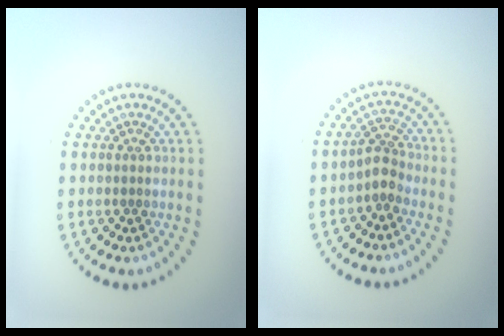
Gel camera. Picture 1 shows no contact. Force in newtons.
{"total": 2.1, "press": 1.7, "slide": 1.3}